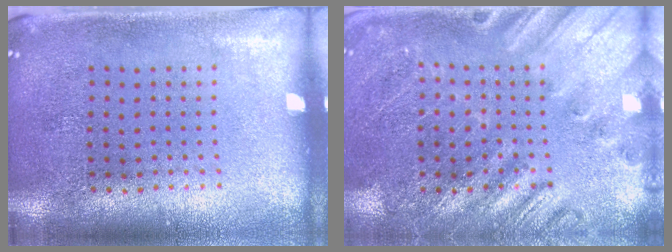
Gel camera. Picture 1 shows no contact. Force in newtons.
{"total": 2.4, "press": 2.4, "slide": 0.5}